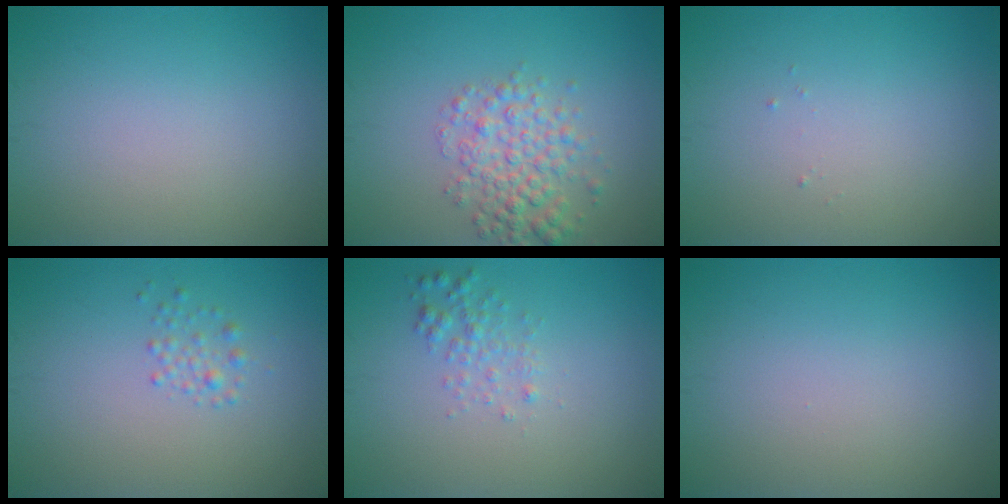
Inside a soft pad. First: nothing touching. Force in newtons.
{"total": 3.9, "press": 3.9, "slide": 0.1}
{"total": 0.0}
{"total": 1.2, "press": 1.2, "slide": 0.0}
{"total": 1.5, "press": 1.5, "slide": 0.1}
{"total": 0.0}